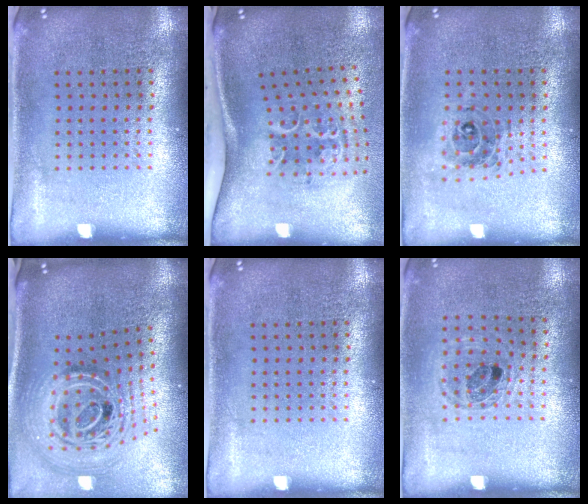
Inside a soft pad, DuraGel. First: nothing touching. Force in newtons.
{"total": 2.3, "press": 1.3, "slide": 1.9}
{"total": 0.7, "press": 0.7, "slide": 0.1}
{"total": 3.0, "press": 2.0, "slide": 2.2}
{"total": 0.0}
{"total": 0.9, "press": 0.9, "slide": 0.0}